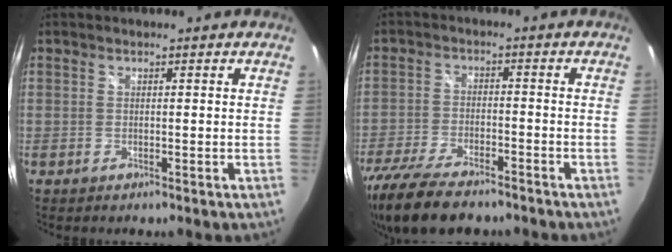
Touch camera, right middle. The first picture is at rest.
{"total": 17.4, "force": [-13.7, 5.7, 9.2], "torque": [-0.210, -0.044, -0.236]}